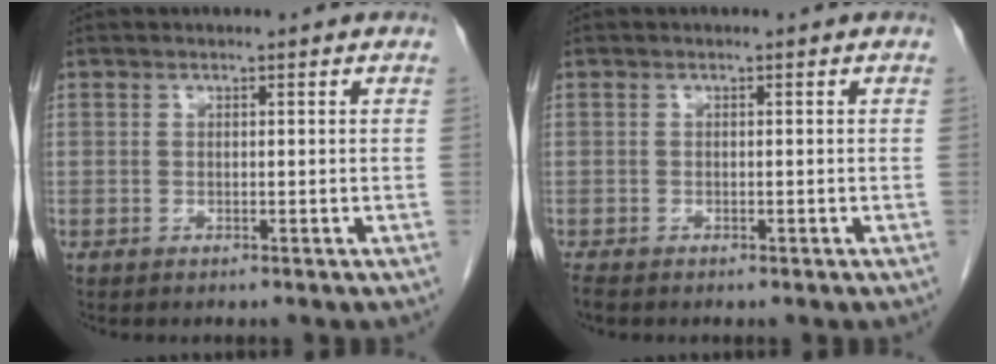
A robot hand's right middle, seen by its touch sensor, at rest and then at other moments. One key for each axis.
{"total": 1.1, "fx": -0.9, "fy": 0.4, "fz": 0.6, "tx": -0.021, "ty": -0.006, "tz": -0.014}